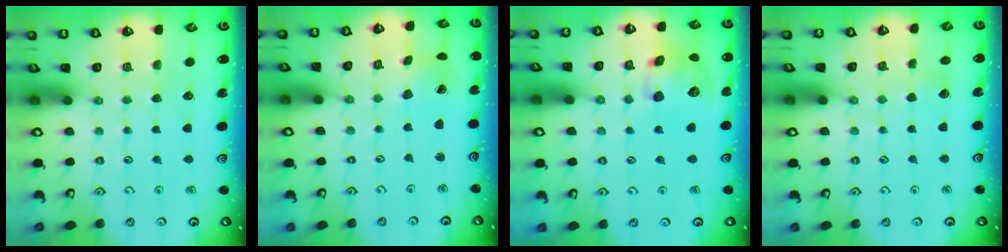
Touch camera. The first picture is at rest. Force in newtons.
{"total": 2.3, "press": 2.3, "slide": 0.3}
{"total": 12.5, "press": 12.4, "slide": 1.9}
{"total": 1.8, "press": 1.8, "slide": 0.2}